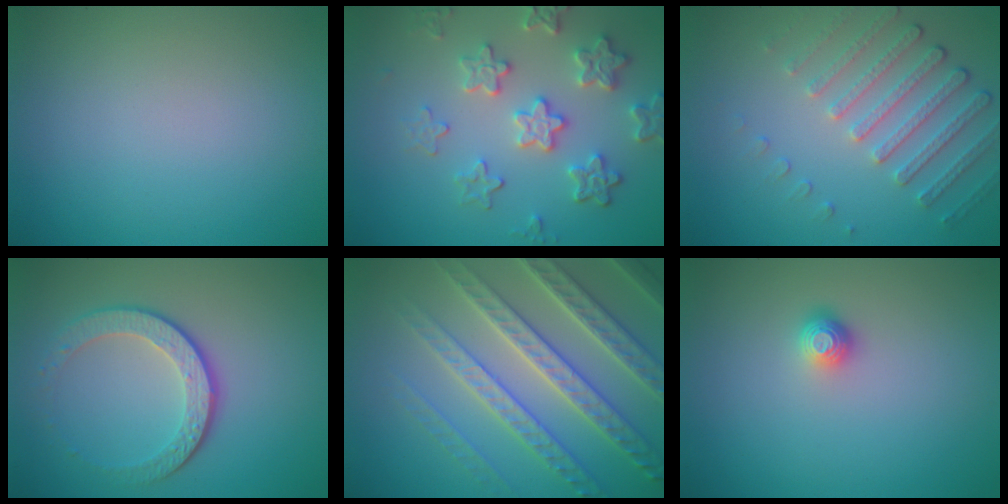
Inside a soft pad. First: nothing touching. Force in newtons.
{"total": 4.8, "press": 4.0, "slide": 2.6}
{"total": 4.6, "press": 3.3, "slide": 3.2}
{"total": 4.2, "press": 3.1, "slide": 2.8}
{"total": 7.0, "press": 6.8, "slide": 1.7}
{"total": 1.2, "press": 1.0, "slide": 0.7}